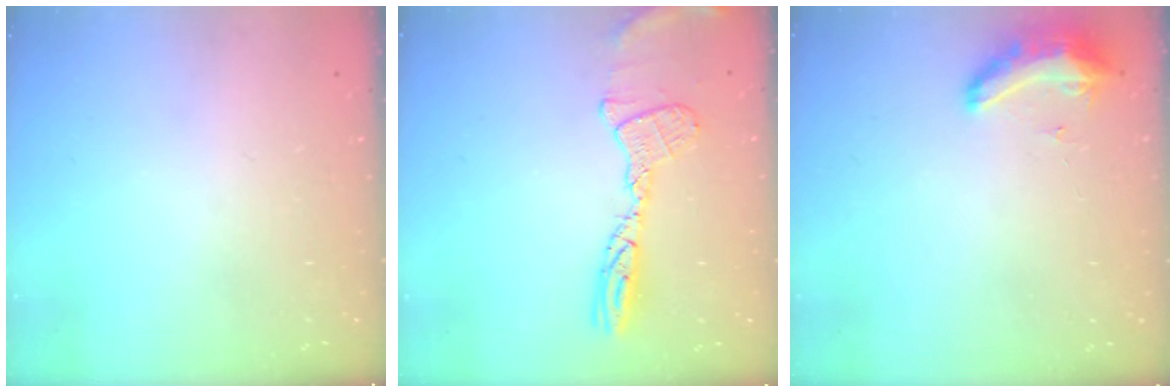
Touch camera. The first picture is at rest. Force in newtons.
{"total": 12.1, "press": 12.0, "slide": 0.9}
{"total": 16.2, "press": 11.0, "slide": 11.9}